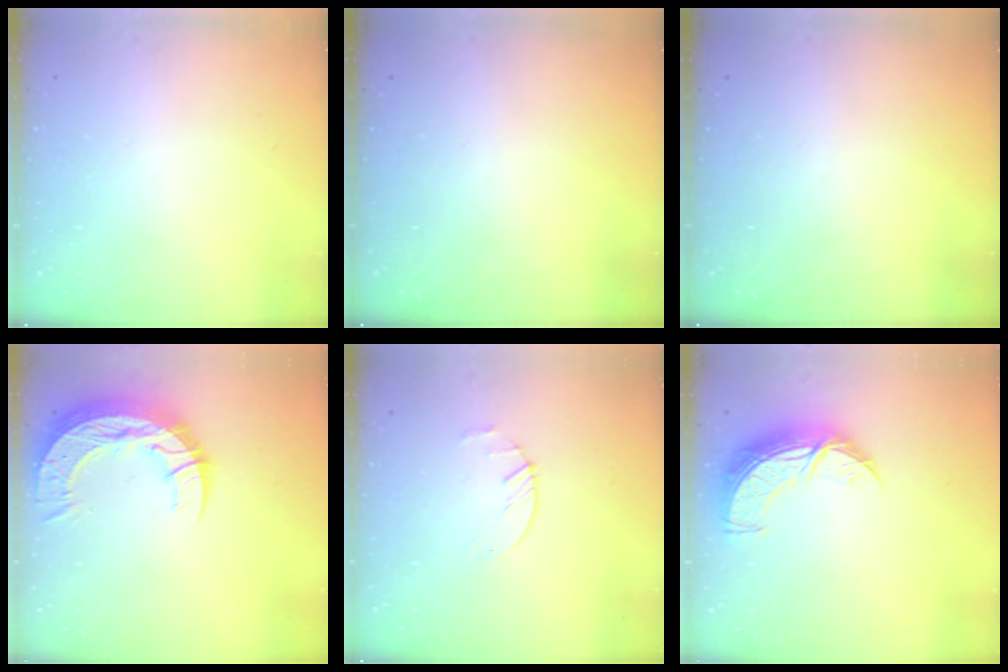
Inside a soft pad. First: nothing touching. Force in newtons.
{"total": 0.0}
{"total": 0.0}
{"total": 15.4, "press": 15.3, "slide": 1.1}
{"total": 2.2, "press": 2.2, "slide": 0.3}
{"total": 10.9, "press": 10.9, "slide": 0.9}